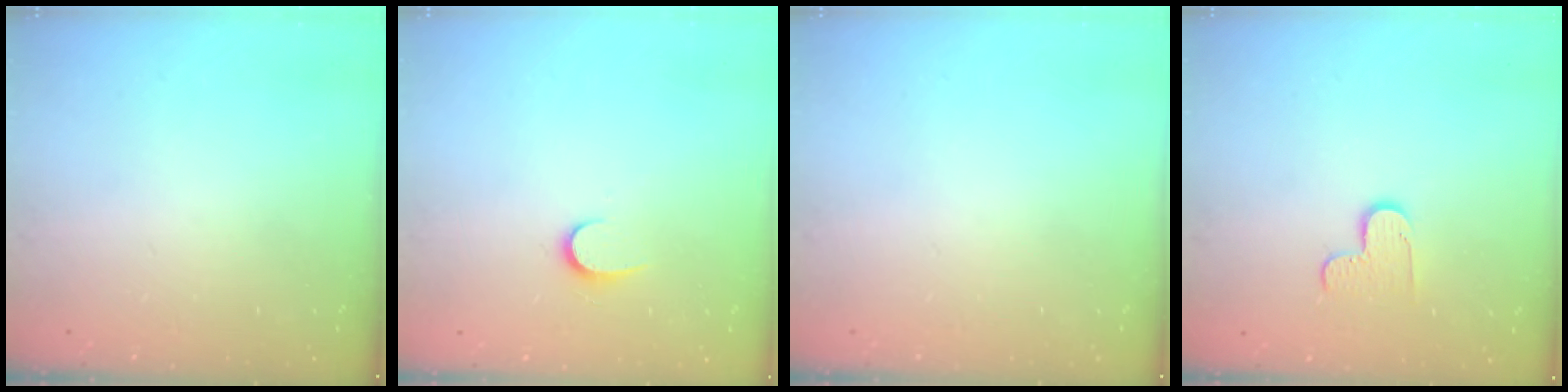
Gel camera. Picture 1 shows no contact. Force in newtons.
{"total": 5.6, "press": 5.5, "slide": 0.6}
{"total": 0.0}
{"total": 6.1, "press": 6.1, "slide": 0.4}